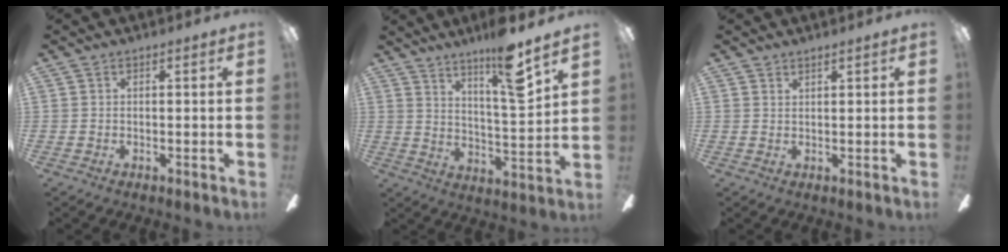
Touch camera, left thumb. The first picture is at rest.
{"total": 13.4, "force": [9.3, 1.6, 9.5], "torque": [-0.158, -0.047, 0.146]}
{"total": 1.2, "force": [1.2, -0.1, 0.2], "torque": [-0.006, -0.001, 0.022]}